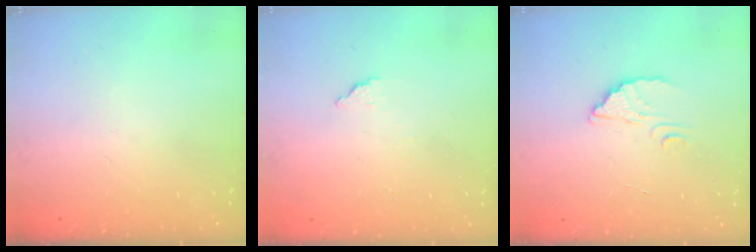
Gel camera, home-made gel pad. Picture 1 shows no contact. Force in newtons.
{"total": 2.0, "press": 2.0, "slide": 0.1}
{"total": 2.3, "press": 2.3, "slide": 0.0}